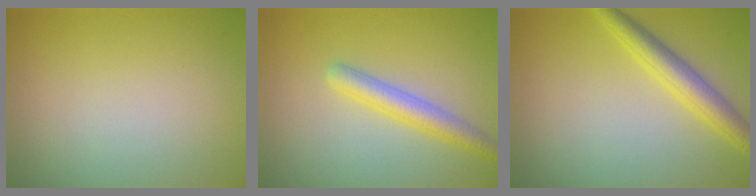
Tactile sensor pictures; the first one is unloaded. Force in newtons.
{"total": 2.9, "press": 2.9, "slide": 0.1}
{"total": 3.4, "press": 3.4, "slide": 0.1}